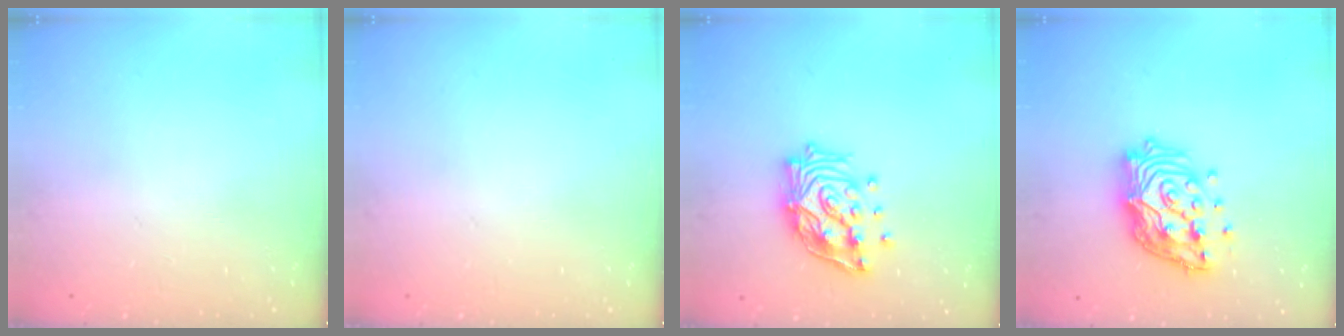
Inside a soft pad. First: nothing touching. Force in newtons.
{"total": 0.0}
{"total": 15.2, "press": 15.1, "slide": 1.7}
{"total": 17.4, "press": 17.1, "slide": 3.2}